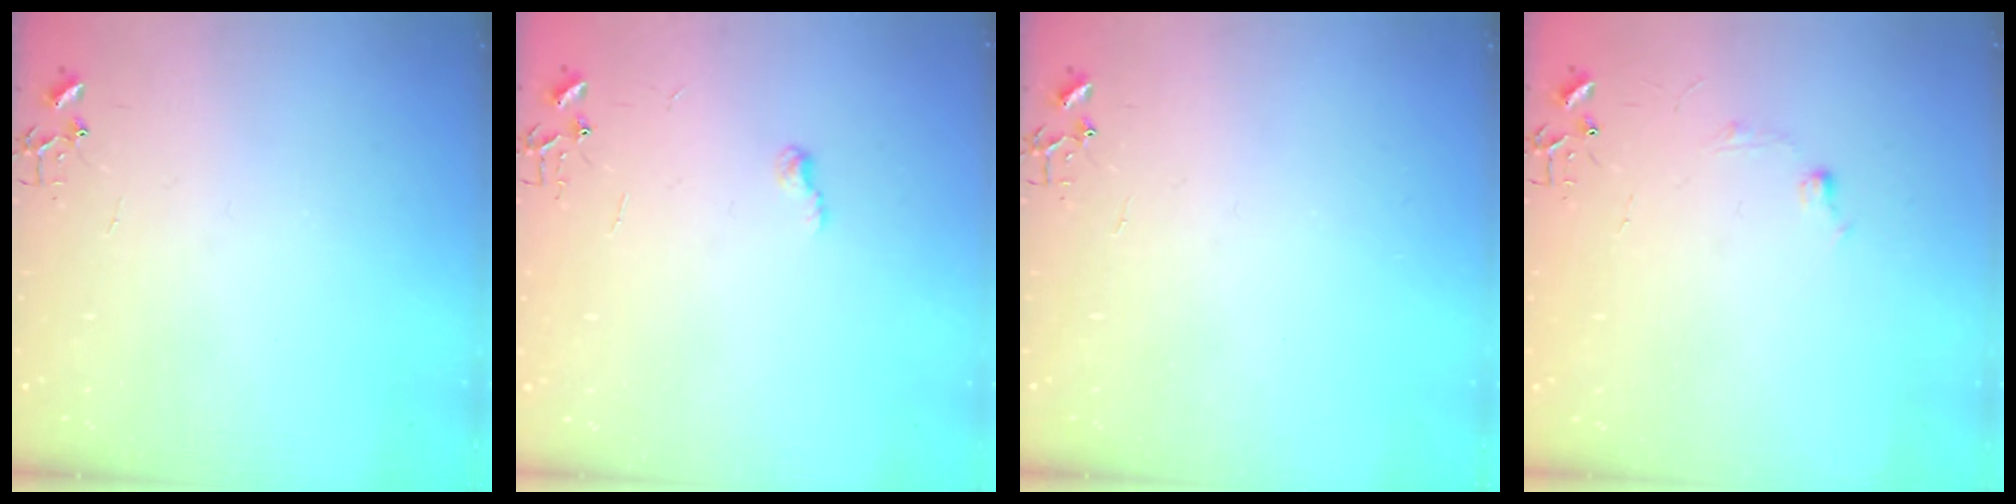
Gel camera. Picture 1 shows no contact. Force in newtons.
{"total": 5.9, "press": 5.9, "slide": 0.4}
{"total": 0.0}
{"total": 5.8, "press": 5.7, "slide": 0.7}